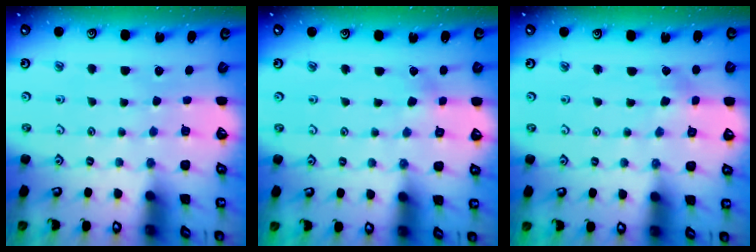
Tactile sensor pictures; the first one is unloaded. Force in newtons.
{"total": 2.6, "press": 2.6, "slide": 0.2}
{"total": 1.4, "press": 1.4, "slide": 0.2}